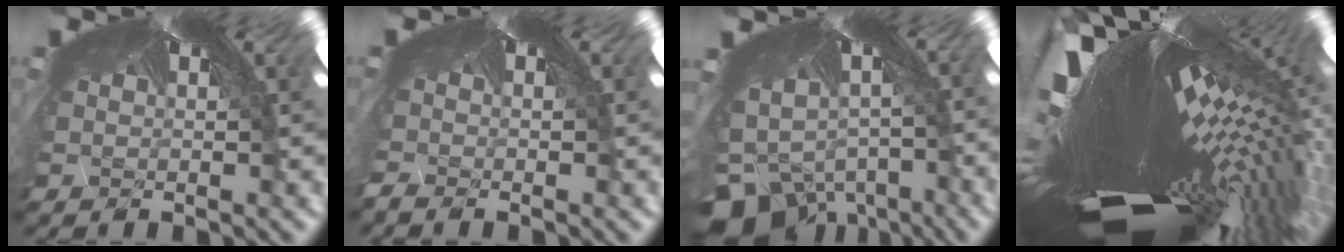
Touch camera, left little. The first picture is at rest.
{"total": 2.4, "force": [-2.4, -0.3, 0.2], "torque": [-0.016, -0.020, -0.017]}
{"total": 9.2, "force": [-9.1, 1.2, -0.6], "torque": [-0.020, -0.099, -0.109]}
{"total": 9.8, "force": [-9.3, -1.1, 3.0], "torque": [-0.107, -0.104, -0.110]}